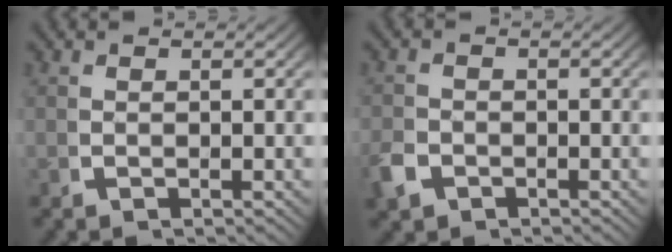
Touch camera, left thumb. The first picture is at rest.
{"total": 2.4, "force": [-1.6, 1.6, 0.8], "torque": [-0.026, -0.009, -0.029]}